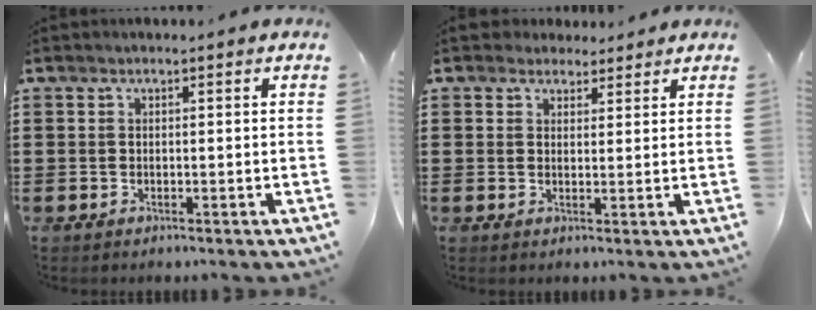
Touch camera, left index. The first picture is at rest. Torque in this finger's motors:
{"motor_torque": [1.08, -1.05, -0.16, -0.09]}